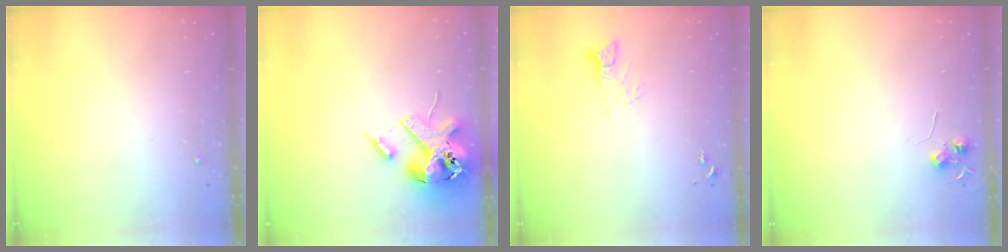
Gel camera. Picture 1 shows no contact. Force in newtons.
{"total": 17.7, "press": 17.4, "slide": 2.9}
{"total": 3.1, "press": 3.1, "slide": 0.3}
{"total": 6.0, "press": 6.0, "slide": 0.5}